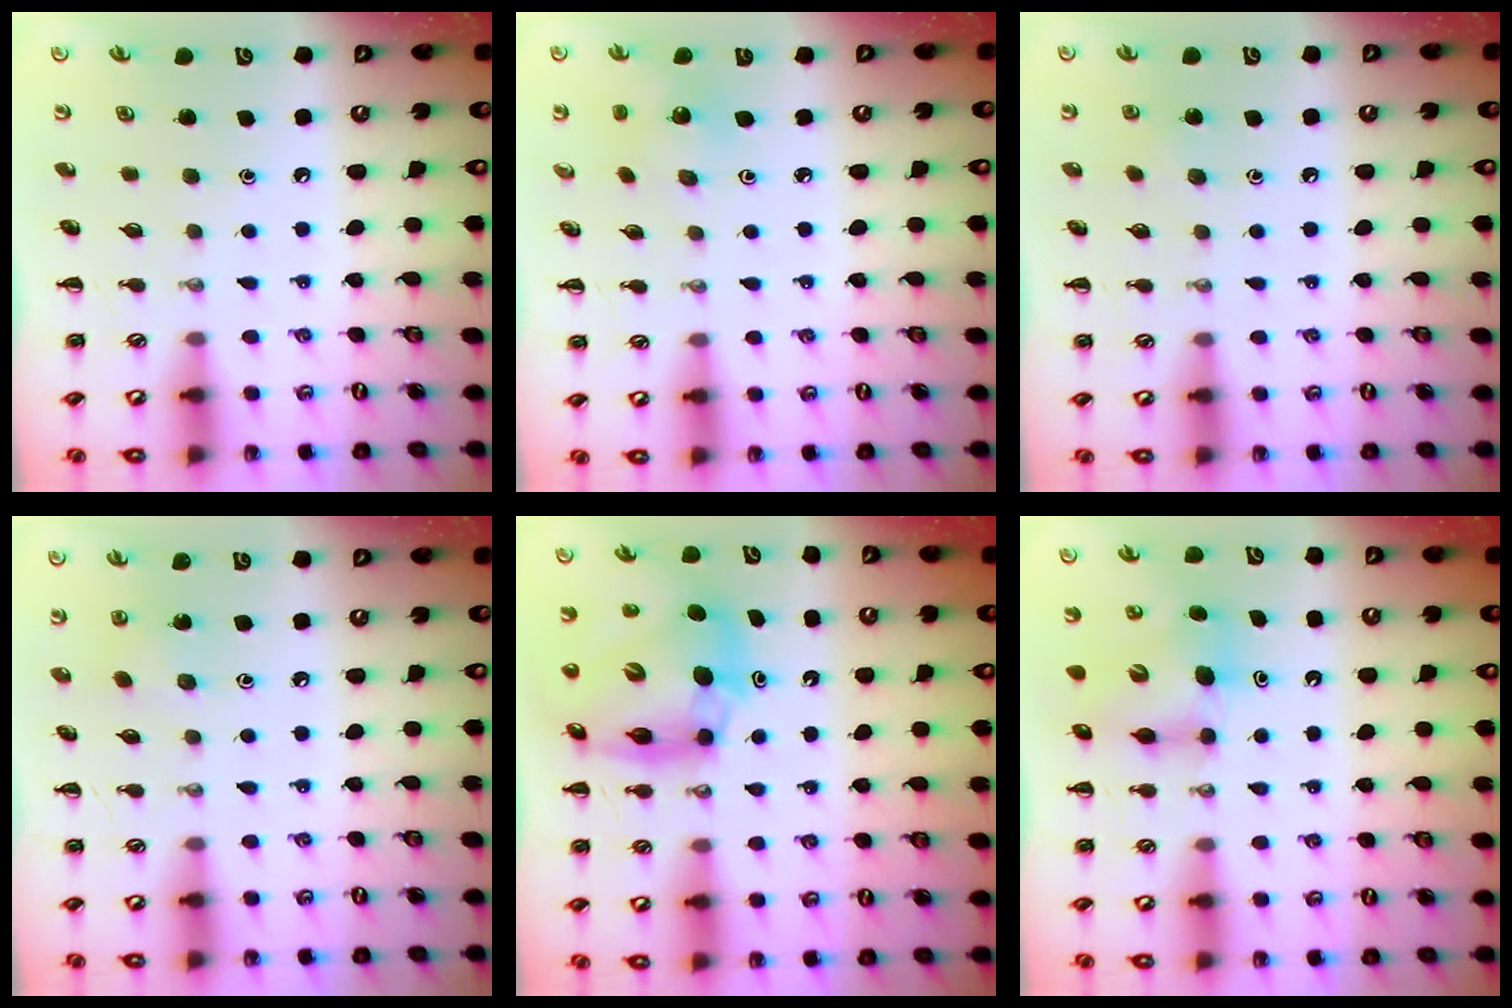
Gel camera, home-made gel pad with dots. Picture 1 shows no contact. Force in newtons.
{"total": 1.8, "press": 1.6, "slide": 0.7}
{"total": 5.1, "press": 4.8, "slide": 1.6}
{"total": 2.0, "press": 1.9, "slide": 0.6}
{"total": 12.0, "press": 11.5, "slide": 3.3}
{"total": 6.7, "press": 6.7, "slide": 0.4}